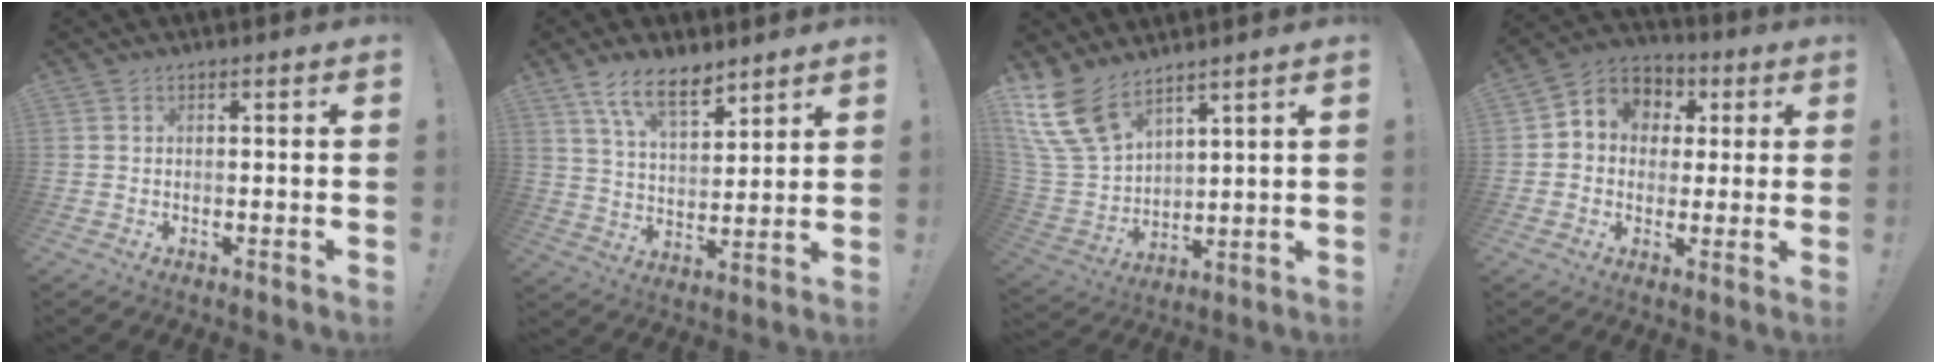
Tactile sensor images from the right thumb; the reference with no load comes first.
{"total": 12.0, "force": [8.6, 4.8, 6.8], "torque": [-0.117, -0.047, 0.156]}
{"total": 14.2, "force": [10.5, 7.1, 6.5], "torque": [-0.155, -0.062, 0.204]}
{"total": 7.8, "force": [0.7, 7.3, 2.6], "torque": [-0.039, -0.001, 0.019]}